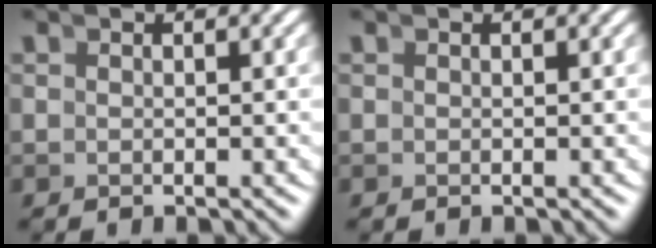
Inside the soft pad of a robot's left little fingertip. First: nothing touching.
{"total": 0.0}